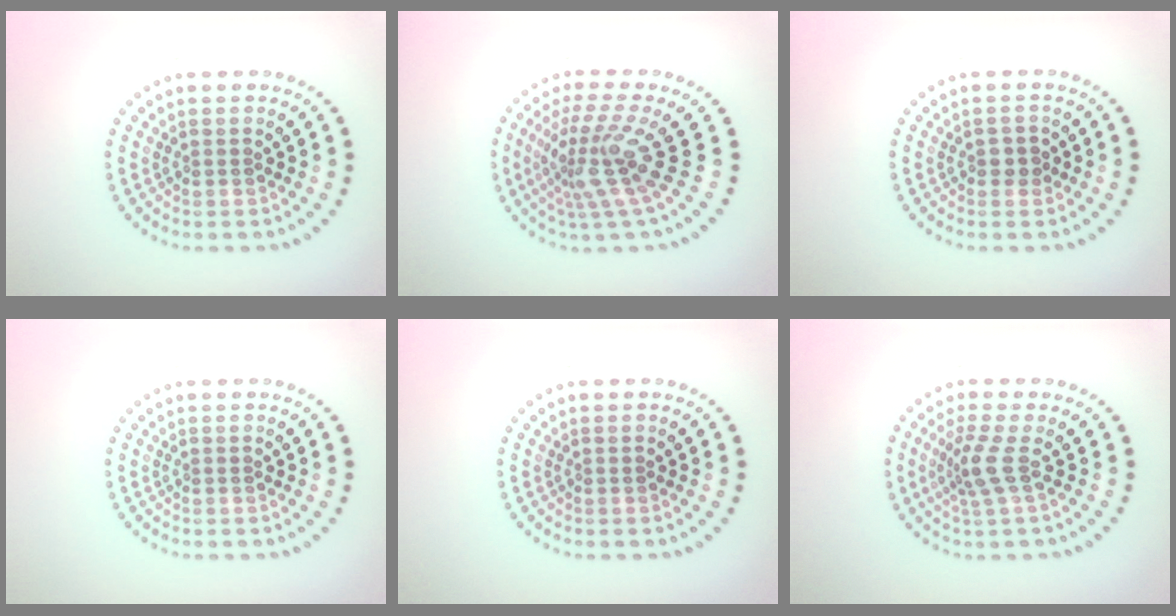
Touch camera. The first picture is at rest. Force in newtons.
{"total": 4.7, "press": 3.0, "slide": 3.6}
{"total": 1.2, "press": 1.2, "slide": 0.2}
{"total": 0.0}
{"total": 0.0}
{"total": 2.6, "press": 1.8, "slide": 1.9}